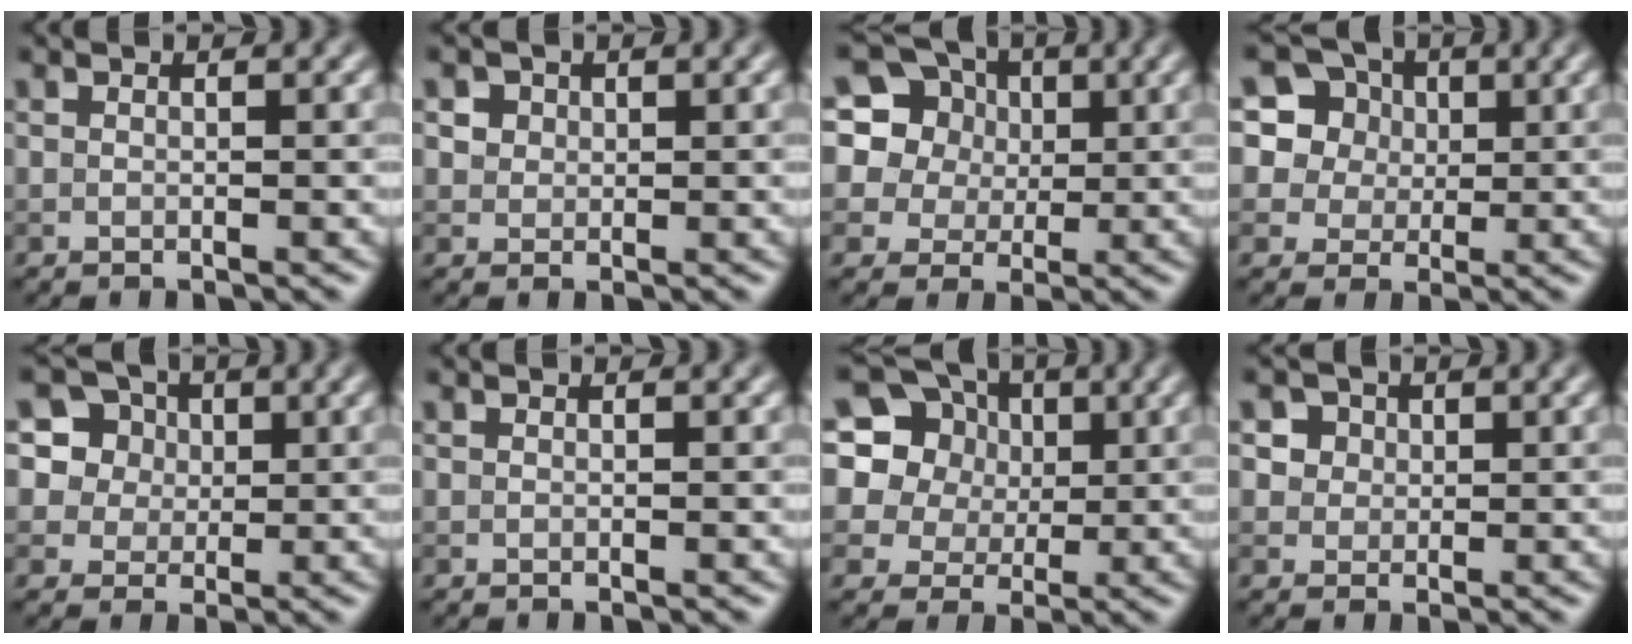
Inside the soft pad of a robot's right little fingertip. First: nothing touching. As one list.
[{"total": 3.2, "force": [1.6, 2.4, 1.3], "torque": [-0.028, 0.005, 0.022]}, {"total": 15.0, "force": [7.0, 11.7, 6.2], "torque": [-0.174, 0.062, 0.113]}, {"total": 11.4, "force": [5.6, 9.0, 4.3], "torque": [-0.124, 0.032, 0.090]}, {"total": 8.8, "force": [4.1, 7.2, 2.9], "torque": [-0.081, 0.025, 0.062]}, {"total": 0.0}, {"total": 17.1, "force": [7.6, 13.7, 6.9], "torque": [-0.192, 0.067, 0.114]}, {"total": 4.7, "force": [2.3, 3.6, 1.8], "torque": [-0.031, 0.010, 0.029]}]